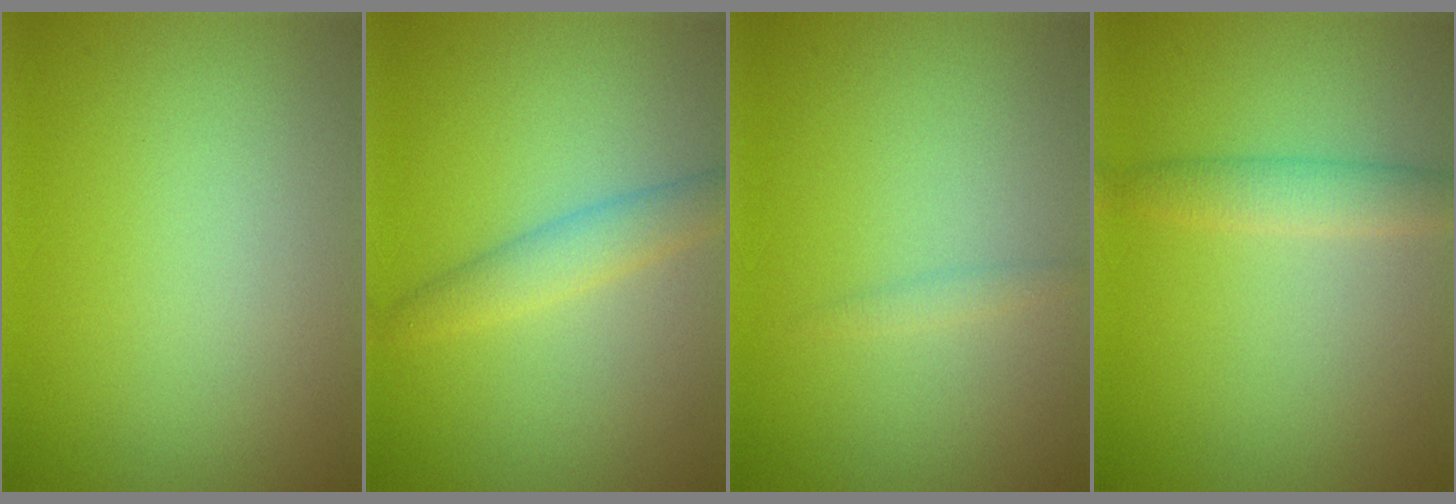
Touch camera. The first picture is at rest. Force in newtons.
{"total": 2.6, "press": 2.6, "slide": 0.1}
{"total": 0.7, "press": 0.7, "slide": 0.1}
{"total": 2.2, "press": 2.2, "slide": 0.0}